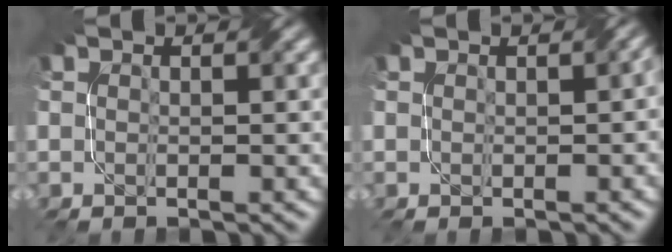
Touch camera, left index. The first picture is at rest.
{"total": 0.9, "force": [-0.6, 0.1, 0.8], "torque": [-0.005, 0.005, -0.008]}